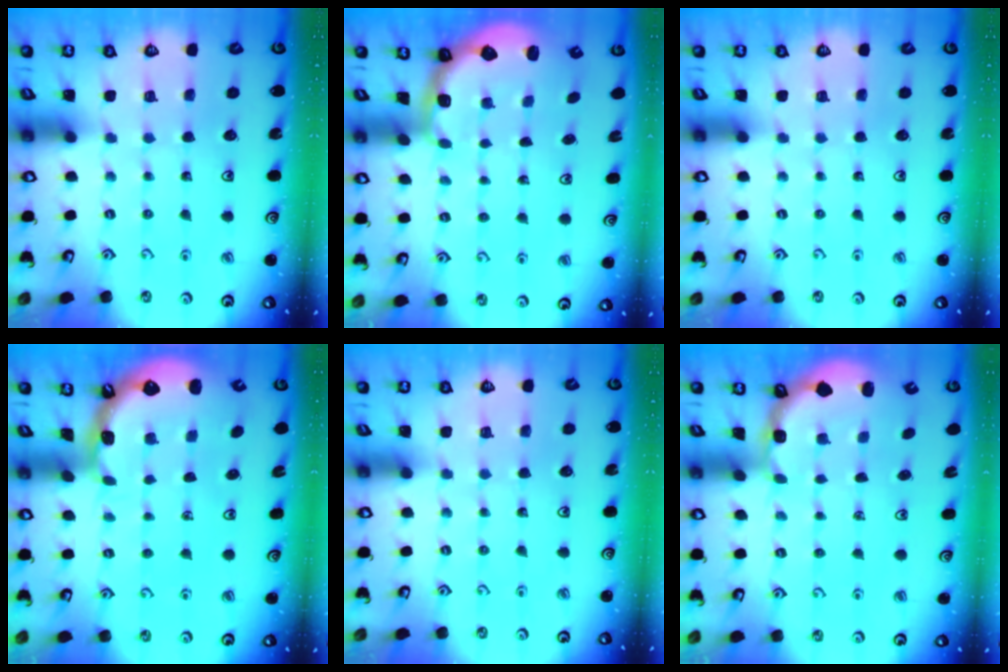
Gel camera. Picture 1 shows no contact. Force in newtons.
{"total": 2.6, "press": 2.1, "slide": 1.7}
{"total": 0.0}
{"total": 1.0, "press": 1.0, "slide": 0.2}
{"total": 0.0}
{"total": 2.5, "press": 2.2, "slide": 1.2}